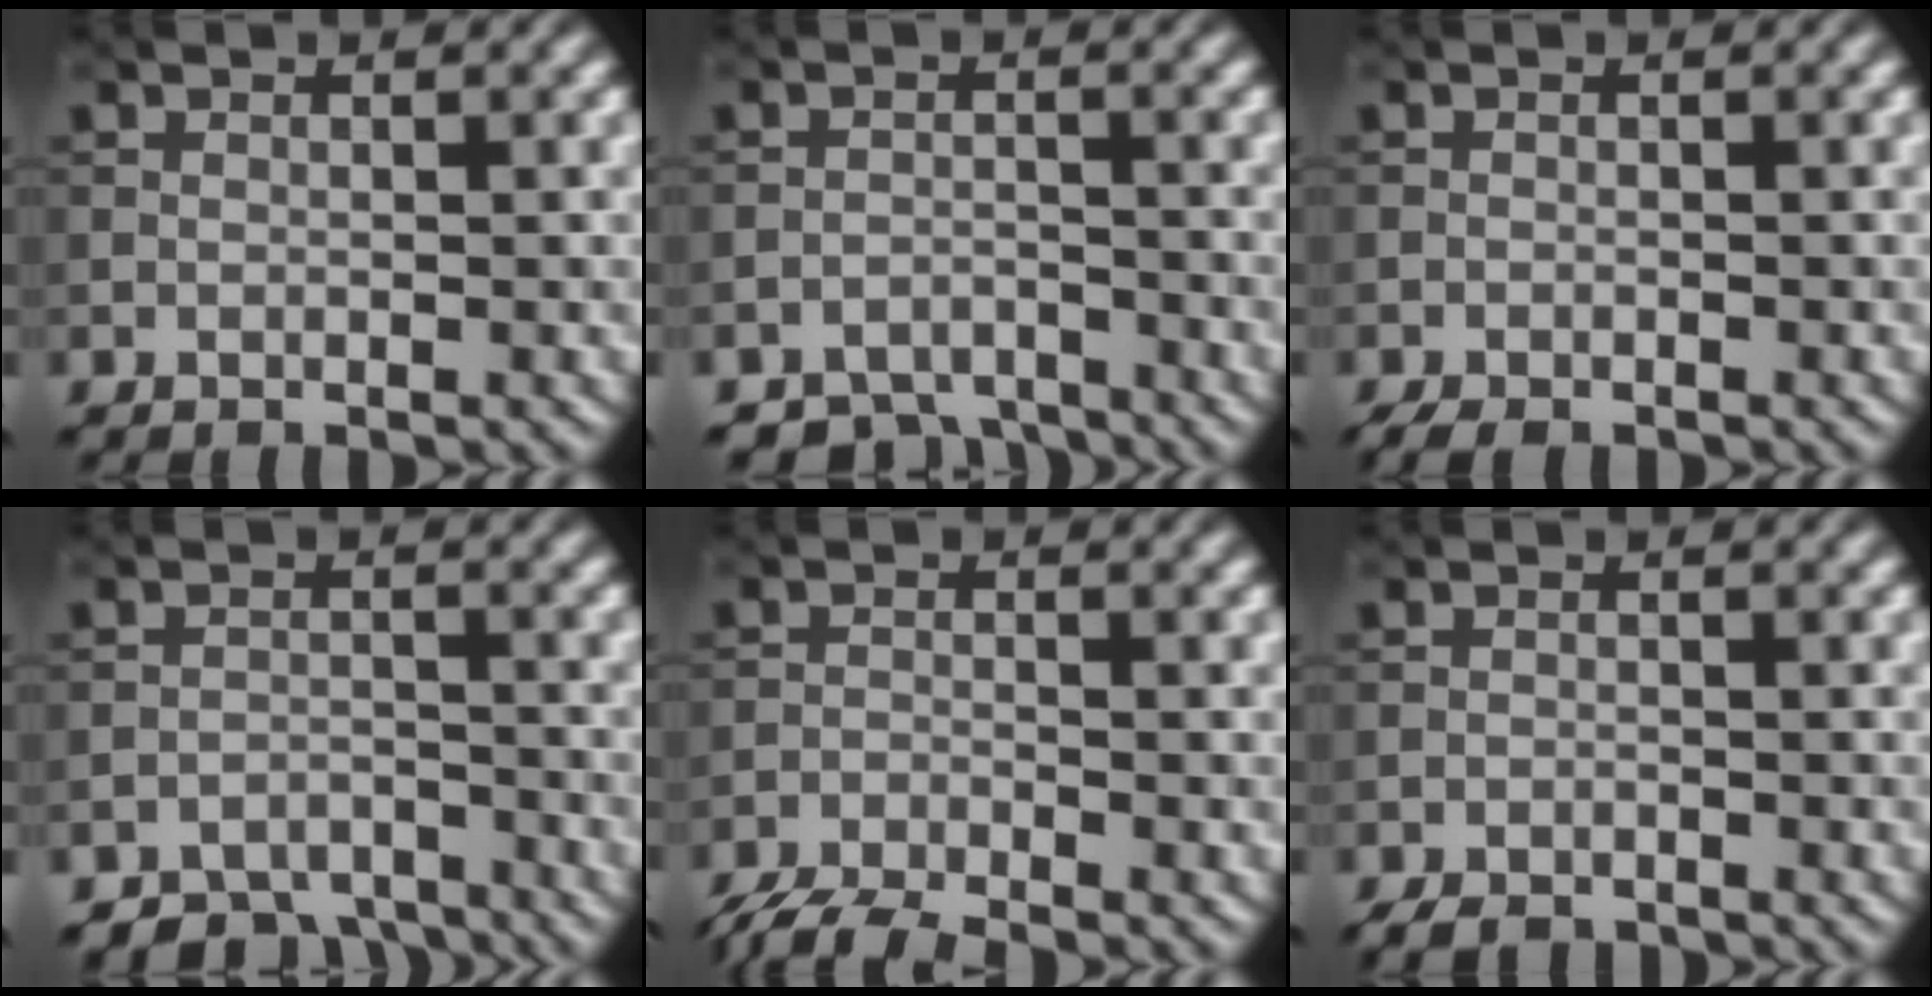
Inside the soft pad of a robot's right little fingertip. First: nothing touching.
{"total": 4.0, "force": [-3.8, 1.2, 0.5], "torque": [0.001, -0.003, -0.067]}
{"total": 2.1, "force": [-1.8, 0.5, 0.8], "torque": [-0.016, -0.005, -0.034]}
{"total": 4.5, "force": [-4.1, 1.6, 0.7], "torque": [-0.002, -0.005, -0.071]}
{"total": 6.2, "force": [-5.8, 0.9, 2.1], "torque": [-0.050, -0.025, -0.103]}
{"total": 2.6, "force": [-2.4, 0.8, 0.7], "torque": [-0.013, -0.006, -0.045]}